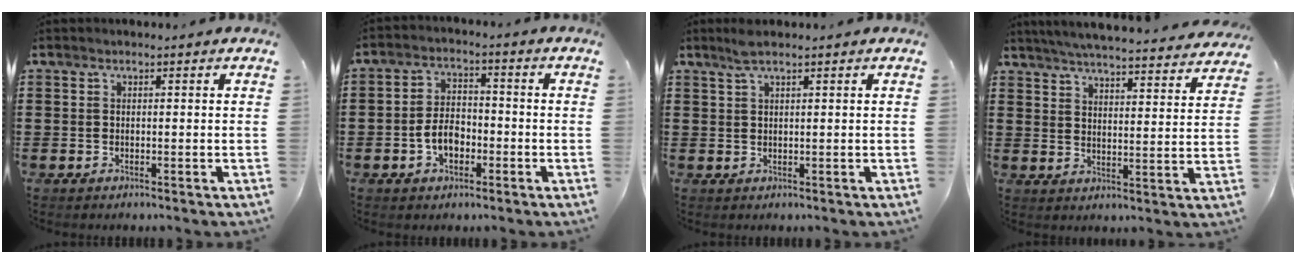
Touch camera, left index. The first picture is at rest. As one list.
[{"total": 5.0, "force": [-1.7, 3.1, 3.6], "torque": [-0.080, 0.004, -0.035]}, {"total": 2.4, "force": [1.6, 0.2, 1.7], "torque": [-0.036, 0.002, 0.029]}, {"total": 5.2, "force": [5.0, -0.5, 1.4], "torque": [-0.048, -0.037, 0.084]}]